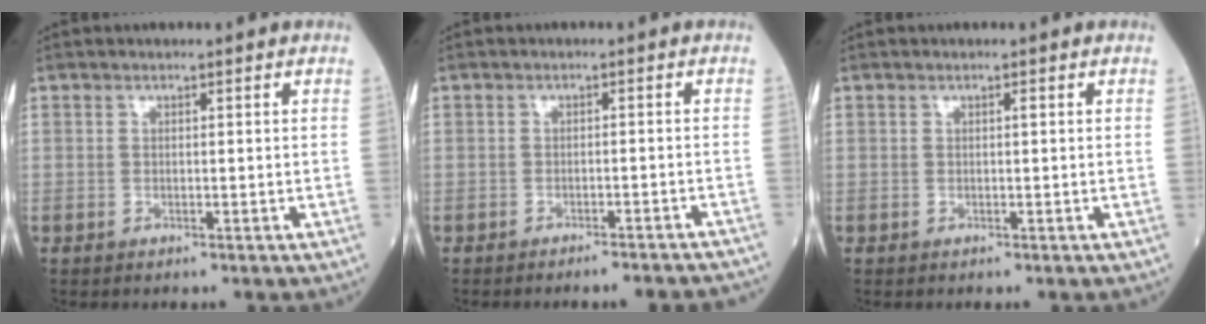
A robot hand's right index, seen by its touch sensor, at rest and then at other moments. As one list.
[{"total": 7.3, "force": [-6.9, 0.8, 2.2], "torque": [-0.012, -0.005, -0.081]}, {"total": 0.0}]